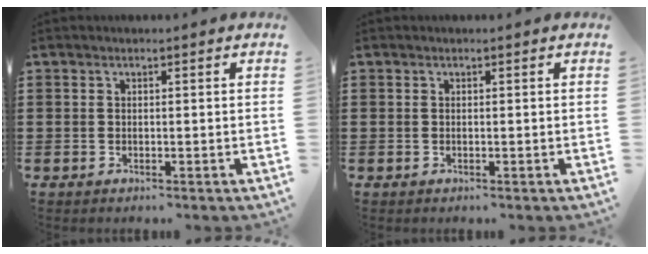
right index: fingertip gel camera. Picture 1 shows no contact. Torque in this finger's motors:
{"motor_torque": [0.12, 0.14, 0.00, 0.01]}